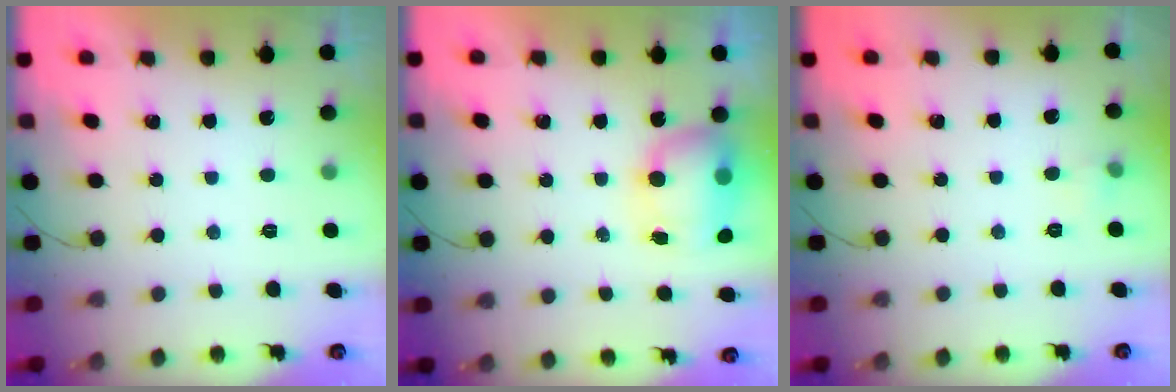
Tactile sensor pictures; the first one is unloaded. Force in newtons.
{"total": 9.1, "press": 8.7, "slide": 2.6}
{"total": 3.6, "press": 3.3, "slide": 1.3}